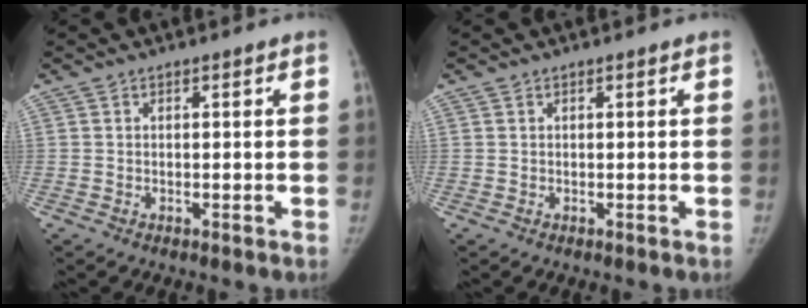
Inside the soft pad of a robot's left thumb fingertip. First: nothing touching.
{"total": 0.0}